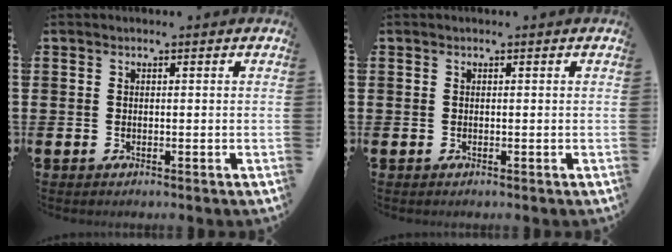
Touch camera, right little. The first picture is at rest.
{"total": 0.0}